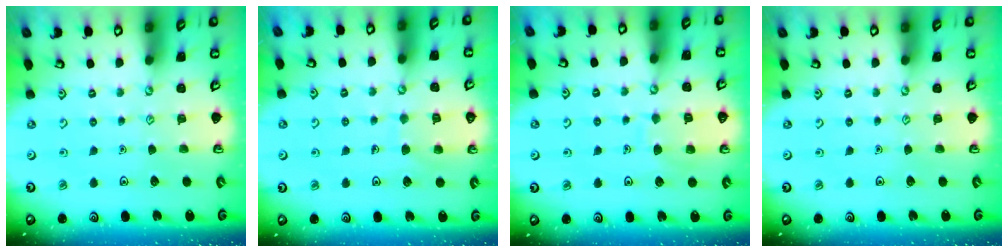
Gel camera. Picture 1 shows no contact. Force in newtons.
{"total": 6.0, "press": 6.0, "slide": 0.5}
{"total": 7.3, "press": 7.3, "slide": 0.7}
{"total": 0.0}